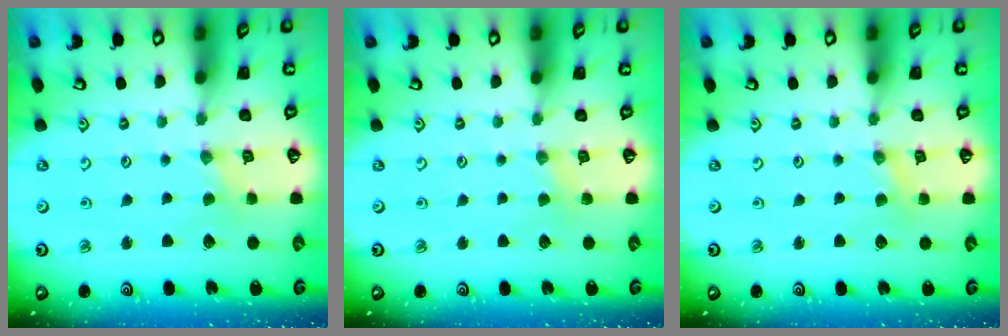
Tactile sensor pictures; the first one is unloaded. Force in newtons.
{"total": 2.2, "press": 2.1, "slide": 0.4}
{"total": 1.7, "press": 1.6, "slide": 0.4}